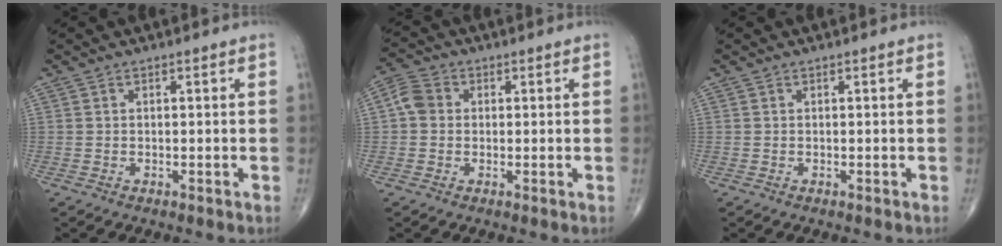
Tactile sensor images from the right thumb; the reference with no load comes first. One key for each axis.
{"total": 4.4, "fx": 0.3, "fy": 3.8, "fz": 2.3, "tx": -0.037, "ty": 0.012, "tz": -0.003}
{"total": 0.0}